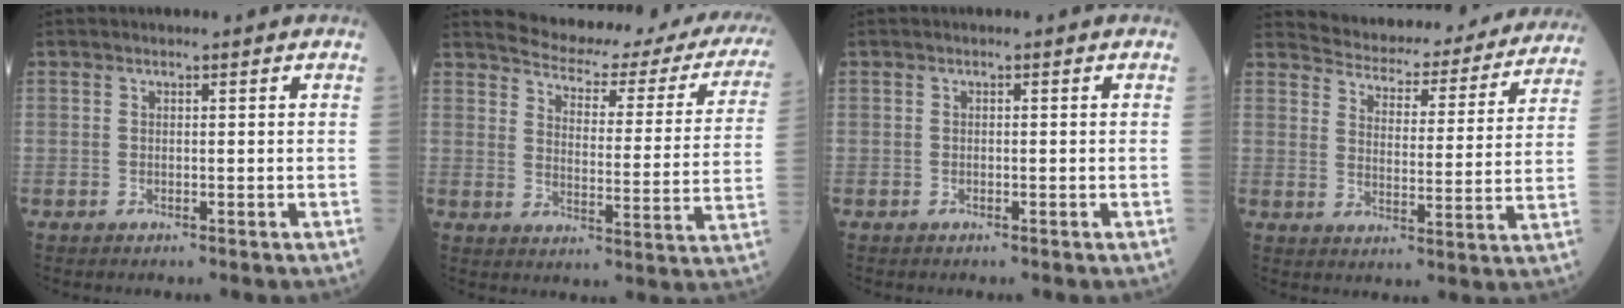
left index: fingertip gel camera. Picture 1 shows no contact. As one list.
[{"total": 22.9, "force": [20.8, 5.1, 8.1], "torque": [-0.096, -0.057, 0.235]}, {"total": 0.0}, {"total": 21.9, "force": [20.6, 5.2, 5.5], "torque": [-0.065, -0.036, 0.247]}]